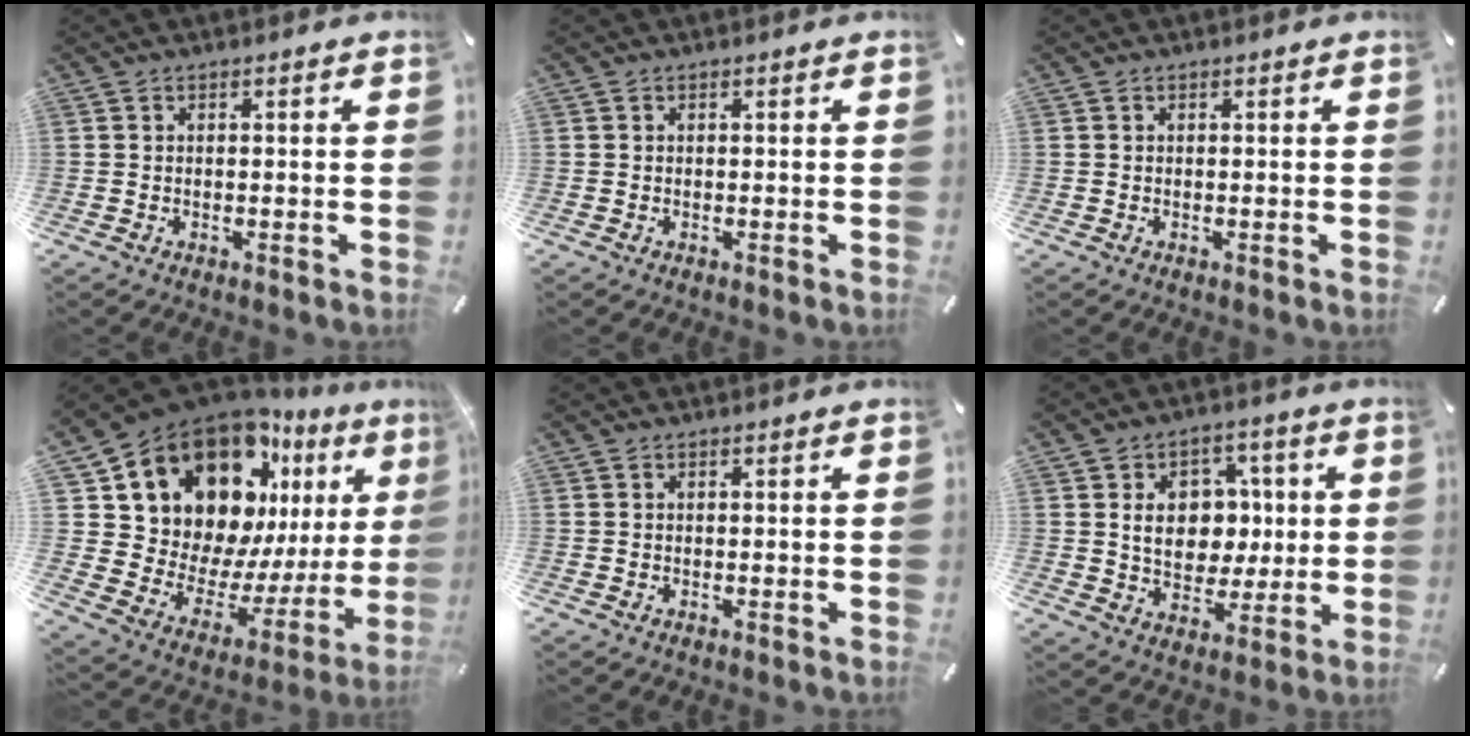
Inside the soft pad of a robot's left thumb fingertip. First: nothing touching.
{"total": 0.0}
{"total": 0.0}
{"total": 20.3, "force": [14.3, 11.7, 8.3], "torque": [-0.131, -0.126, 0.266]}
{"total": 0.0}
{"total": 11.0, "force": [1.3, 9.3, 5.8], "torque": [-0.084, 0.006, 0.028]}